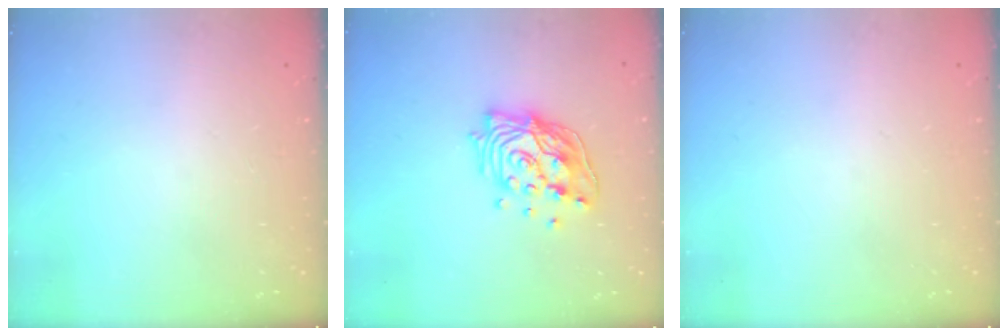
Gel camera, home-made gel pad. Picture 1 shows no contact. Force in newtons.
{"total": 16.5, "press": 16.1, "slide": 3.6}
{"total": 0.0}